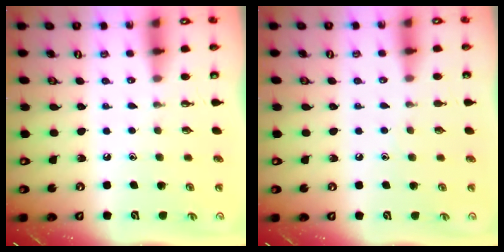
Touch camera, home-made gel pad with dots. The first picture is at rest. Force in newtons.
{"total": 2.9, "press": 2.9, "slide": 0.3}